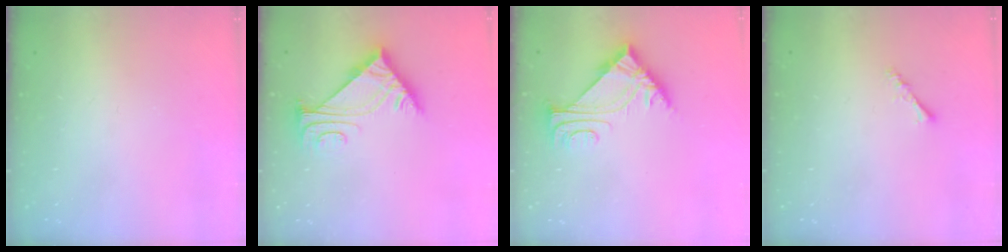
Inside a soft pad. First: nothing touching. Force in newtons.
{"total": 7.6, "press": 7.6, "slide": 0.7}
{"total": 6.3, "press": 6.3, "slide": 0.3}
{"total": 1.9, "press": 1.9, "slide": 0.4}